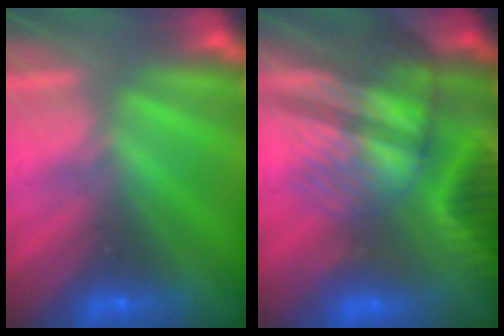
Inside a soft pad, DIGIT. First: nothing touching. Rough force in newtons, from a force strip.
{"total": 9.1}